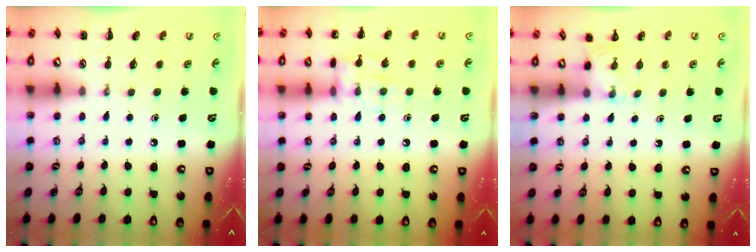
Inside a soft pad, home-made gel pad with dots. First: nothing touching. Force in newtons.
{"total": 9.9, "press": 9.8, "slide": 1.2}
{"total": 3.8, "press": 3.6, "slide": 1.1}